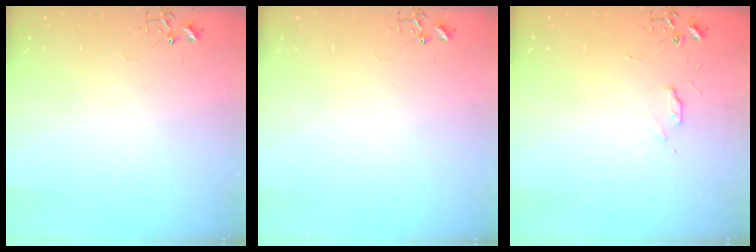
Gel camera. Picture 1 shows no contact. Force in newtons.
{"total": 0.0}
{"total": 4.7, "press": 4.6, "slide": 0.7}